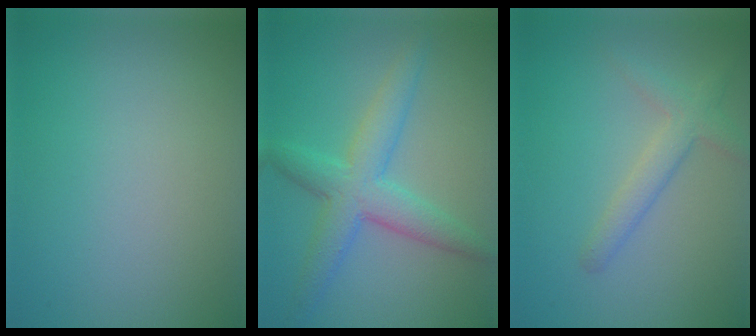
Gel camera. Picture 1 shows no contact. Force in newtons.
{"total": 4.9, "press": 4.9, "slide": 0.1}
{"total": 2.6, "press": 2.5, "slide": 0.1}